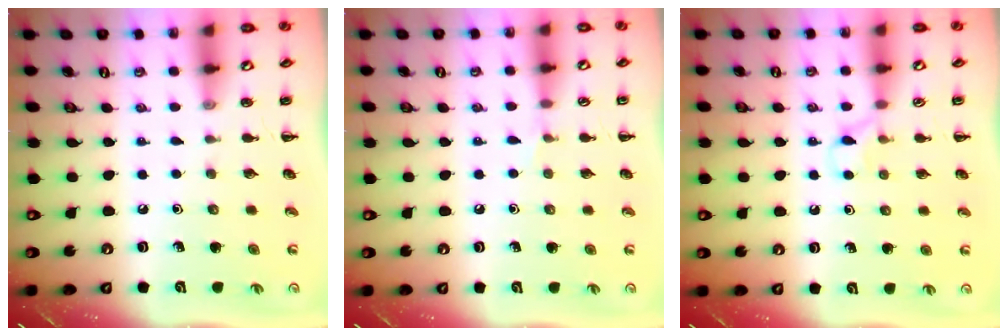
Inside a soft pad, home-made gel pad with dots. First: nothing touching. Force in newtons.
{"total": 3.0, "press": 2.8, "slide": 0.9}
{"total": 5.4, "press": 5.1, "slide": 1.9}